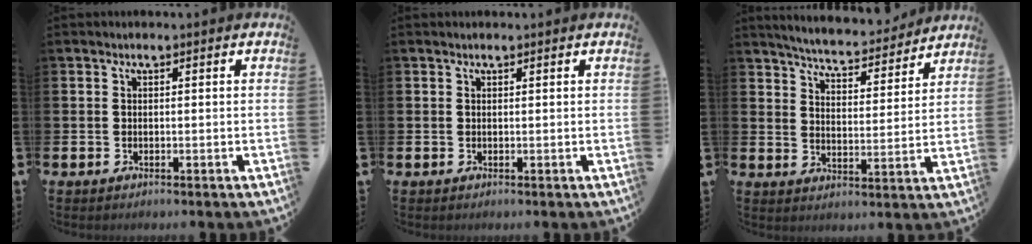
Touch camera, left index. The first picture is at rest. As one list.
[{"total": 0.0}, {"total": 5.6, "force": [5.4, 0.6, 0.9], "torque": [-0.039, -0.044, 0.091]}]